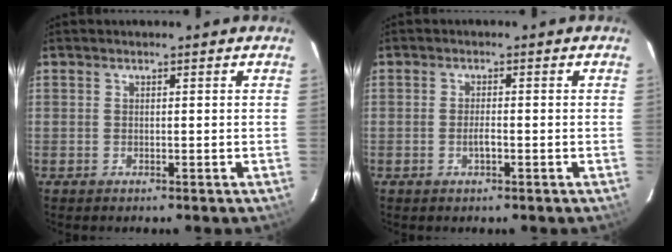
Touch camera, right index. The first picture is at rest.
{"total": 1.7, "force": [-0.7, 0.4, 1.5], "torque": [-0.029, -0.001, -0.013]}